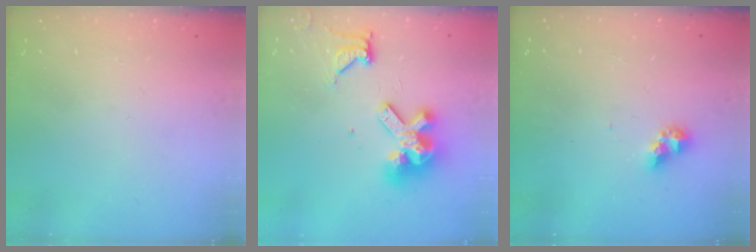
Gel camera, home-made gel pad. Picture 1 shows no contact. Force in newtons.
{"total": 13.3, "press": 13.2, "slide": 1.6}
{"total": 6.3, "press": 6.3, "slide": 0.5}